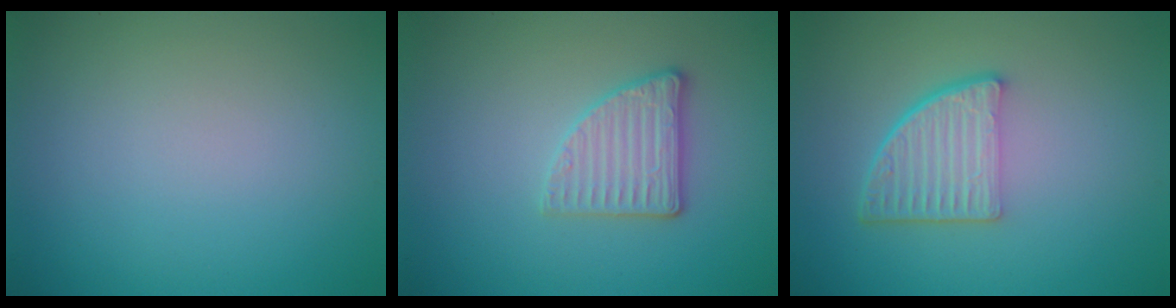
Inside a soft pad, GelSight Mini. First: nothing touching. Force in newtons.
{"total": 2.8, "press": 2.7, "slide": 0.8}
{"total": 4.8, "press": 3.3, "slide": 3.5}